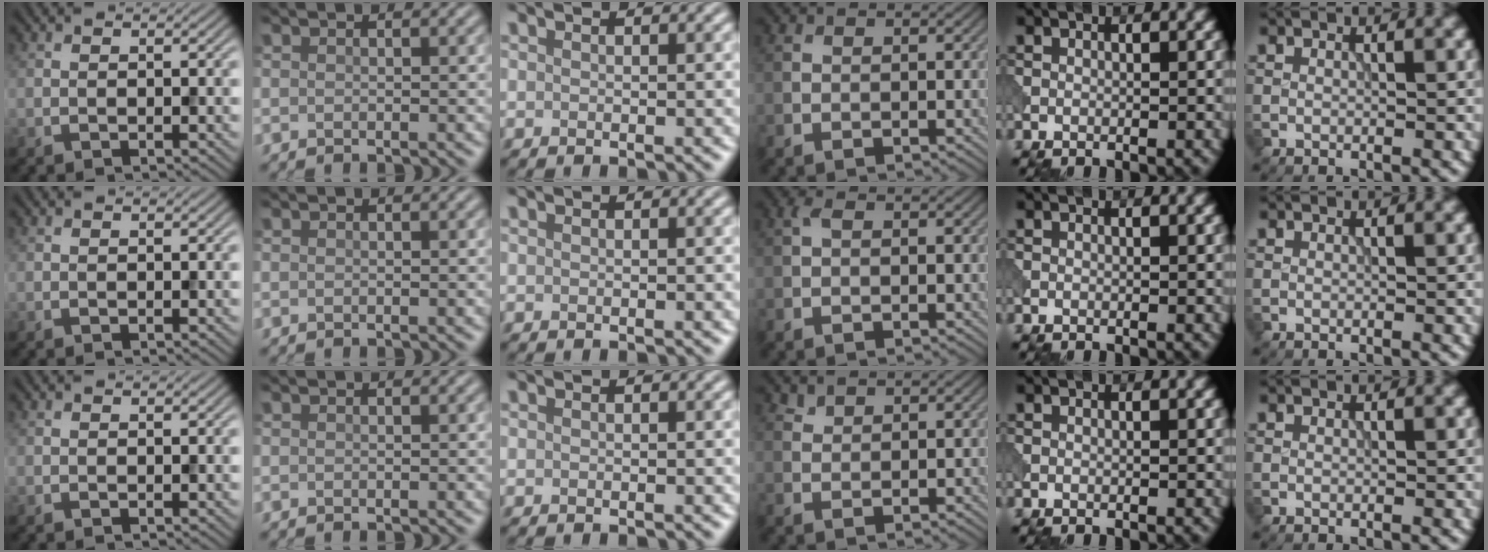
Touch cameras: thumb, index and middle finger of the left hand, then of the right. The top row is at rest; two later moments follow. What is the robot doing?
{"motion": "open", "object": "sandwich press"}